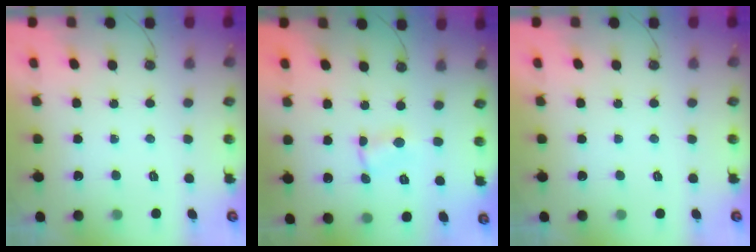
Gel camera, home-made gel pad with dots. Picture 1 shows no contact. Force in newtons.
{"total": 1.2, "press": 1.2, "slide": 0.2}
{"total": 0.0}